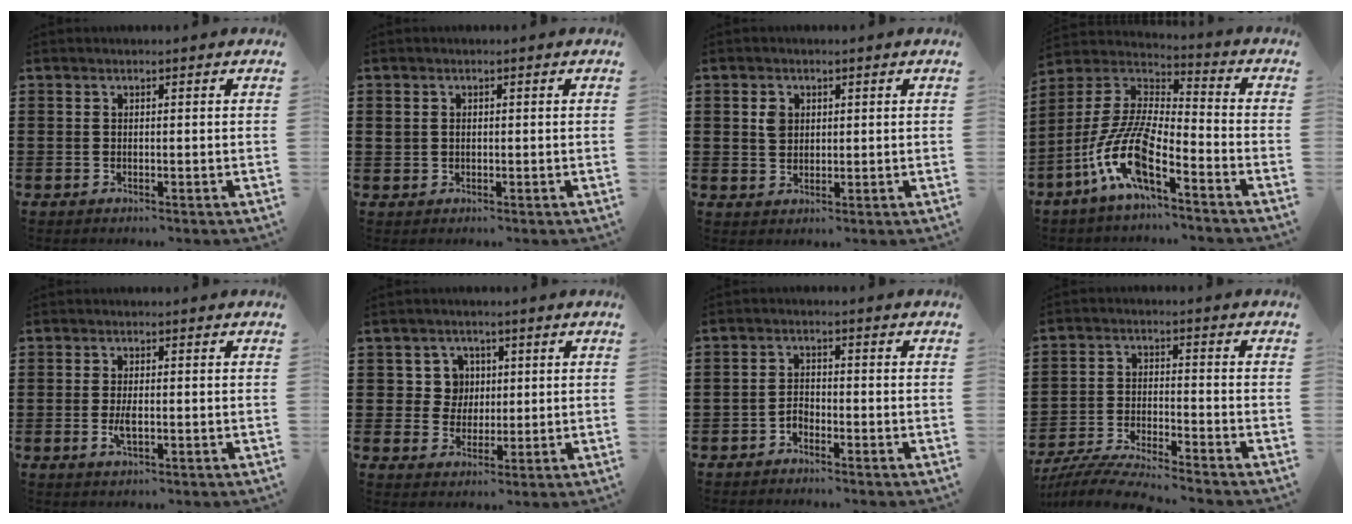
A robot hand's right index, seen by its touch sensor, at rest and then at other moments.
{"total": 1.0, "force": [0.3, 0.9, 0.4], "torque": [-0.011, 0.006, 0.005]}
{"total": 2.6, "force": [0.9, 2.0, 1.4], "torque": [-0.035, 0.009, 0.016]}
{"total": 12.1, "force": [-7.2, 3.1, 9.2], "torque": [-0.226, -0.016, -0.149]}
{"total": 2.7, "force": [-0.5, 1.0, 2.5], "torque": [-0.053, -0.004, -0.010]}
{"total": 5.1, "force": [1.3, 4.7, 1.5], "torque": [-0.045, 0.014, 0.020]}
{"total": 1.9, "force": [-1.5, 1.0, 0.7], "torque": [-0.018, 0.004, -0.032]}
{"total": 5.7, "force": [-5.5, -0.2, 1.5], "torque": [-0.046, -0.013, -0.112]}